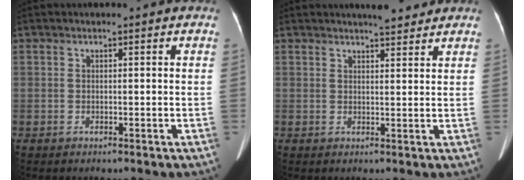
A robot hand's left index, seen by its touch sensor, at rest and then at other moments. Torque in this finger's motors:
{"motor_torque": [0.52, -0.53, 0.01, 0.04]}